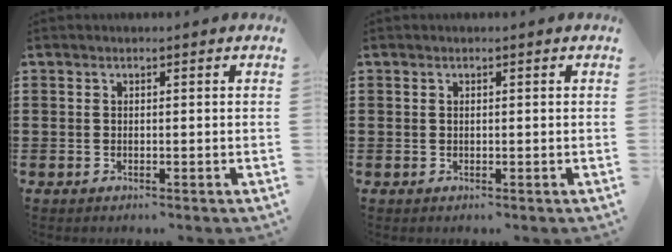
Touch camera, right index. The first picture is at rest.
{"total": 0.0}